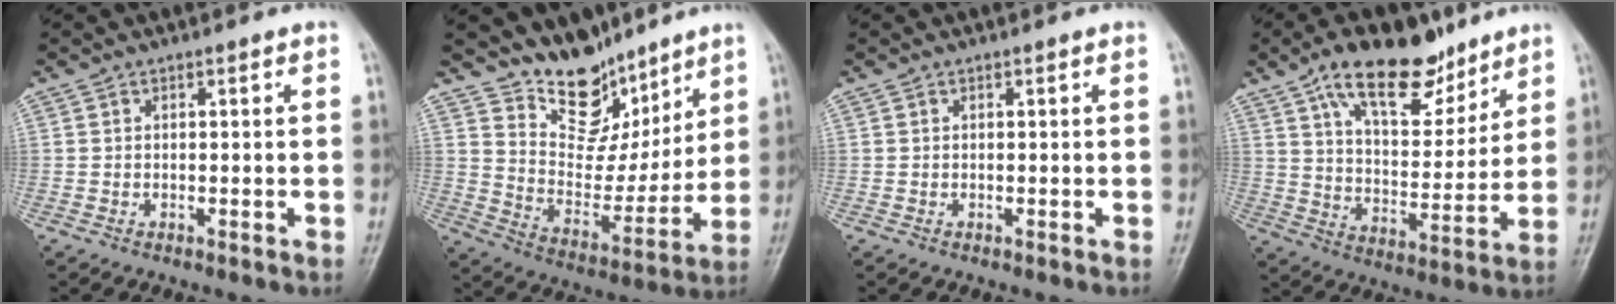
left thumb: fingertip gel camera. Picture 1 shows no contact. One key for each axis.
{"total": 14.2, "fx": 11.3, "fy": 7.5, "fz": 4.1, "tx": -0.014, "ty": -0.079, "tz": 0.204}
{"total": 0.0}
{"total": 18.0, "fx": 11.6, "fy": 8.5, "fz": 10.8, "tx": -0.128, "ty": -0.051, "tz": 0.197}